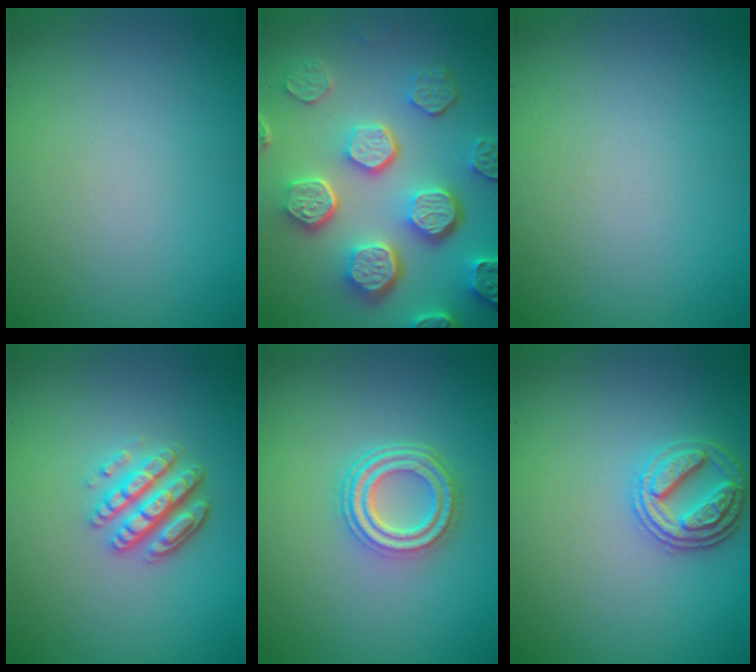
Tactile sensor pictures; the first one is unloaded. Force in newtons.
{"total": 8.1, "press": 6.1, "slide": 5.3}
{"total": 0.0}
{"total": 4.3, "press": 3.3, "slide": 2.7}
{"total": 4.0, "press": 3.1, "slide": 2.5}
{"total": 2.9, "press": 2.8, "slide": 0.8}